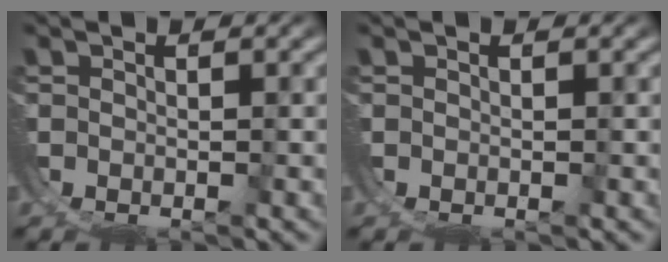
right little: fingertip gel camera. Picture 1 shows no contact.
{"total": 0.0}